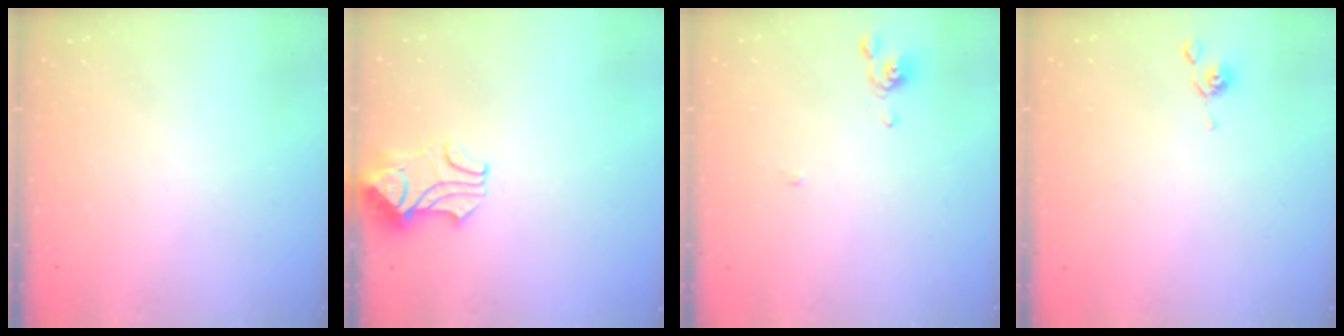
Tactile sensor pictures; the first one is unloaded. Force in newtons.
{"total": 2.4, "press": 2.2, "slide": 0.9}
{"total": 0.0}
{"total": 1.0, "press": 0.9, "slide": 0.3}